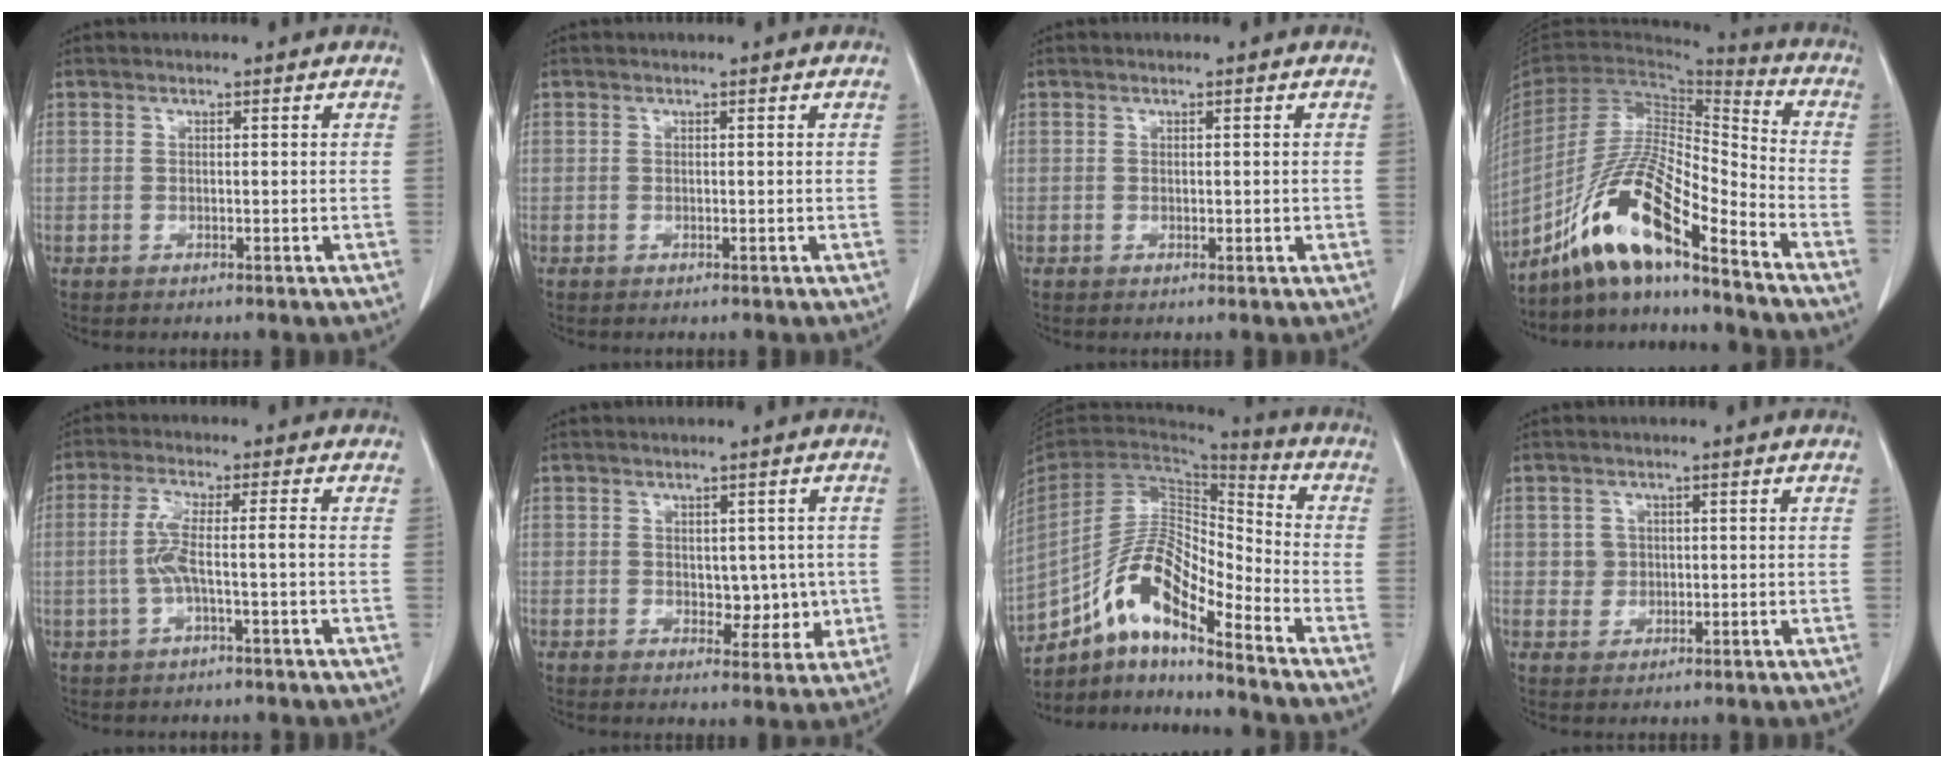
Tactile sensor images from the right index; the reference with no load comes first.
{"total": 0.0}
{"total": 0.7, "force": [0.0, 0.5, 0.5], "torque": [-0.007, -0.001, 0.002]}
{"total": 15.6, "force": [-11.4, 1.4, 10.6], "torque": [-0.201, 0.001, -0.209]}
{"total": 4.9, "force": [-1.0, 0.1, 4.8], "torque": [-0.107, 0.012, -0.017]}
{"total": 4.8, "force": [0.0, 3.0, 3.8], "torque": [-0.036, 0.001, 0.009]}
{"total": 14.5, "force": [-9.5, 3.4, 10.4], "torque": [-0.201, 0.020, -0.173]}
{"total": 2.2, "force": [0.4, 2.2, 0.3], "torque": [0.000, 0.002, 0.009]}